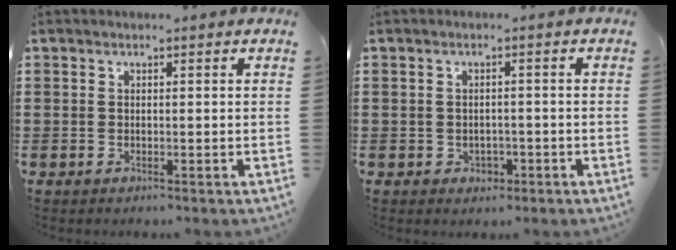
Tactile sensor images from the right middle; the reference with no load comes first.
{"total": 1.4, "force": [-0.5, 1.2, 0.5], "torque": [-0.014, 0.003, -0.013]}